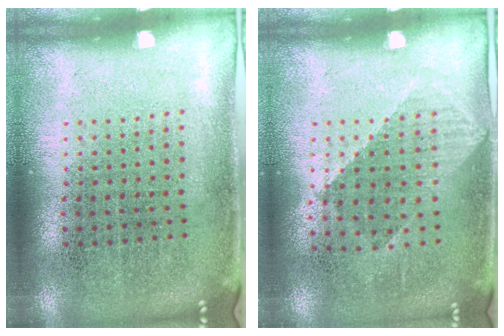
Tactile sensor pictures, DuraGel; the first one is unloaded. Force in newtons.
{"total": 1.0, "press": 0.8, "slide": 0.5}